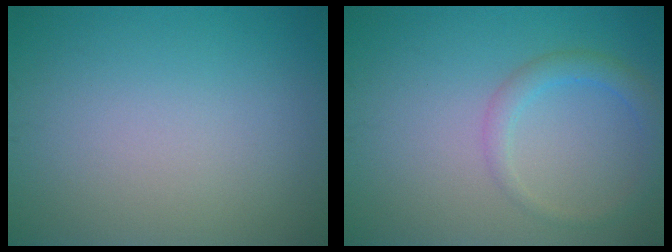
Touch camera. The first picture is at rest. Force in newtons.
{"total": 2.3, "press": 2.3, "slide": 0.1}